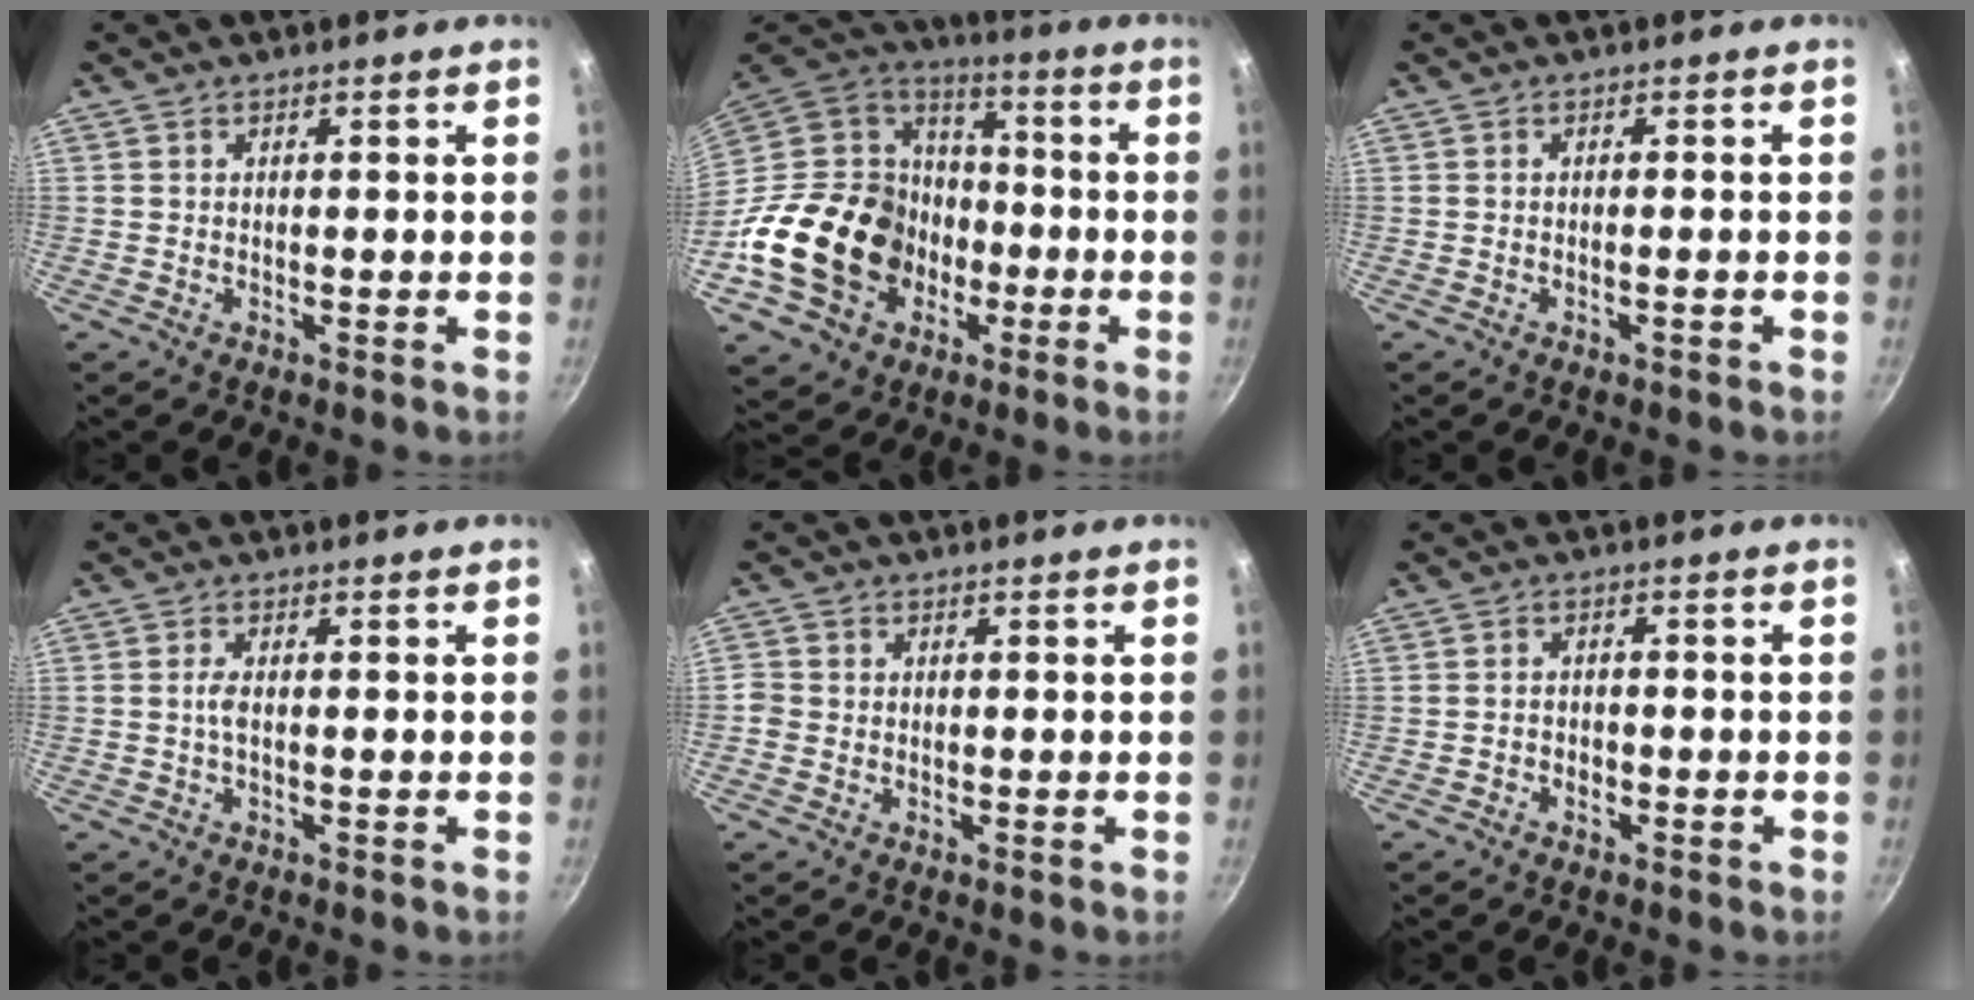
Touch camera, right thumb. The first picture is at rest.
{"total": 26.1, "force": [-7.1, 20.6, 14.4], "torque": [-0.249, 0.058, -0.112]}
{"total": 0.8, "force": [-0.5, 0.2, 0.6], "torque": [-0.016, 0.006, -0.010]}
{"total": 1.8, "force": [-0.2, 0.6, 1.7], "torque": [-0.042, 0.004, -0.008]}
{"total": 2.2, "force": [-0.7, 2.0, 0.7], "torque": [-0.008, 0.008, -0.016]}
{"total": 2.1, "force": [-1.1, 1.5, 1.0], "torque": [-0.016, 0.012, -0.018]}